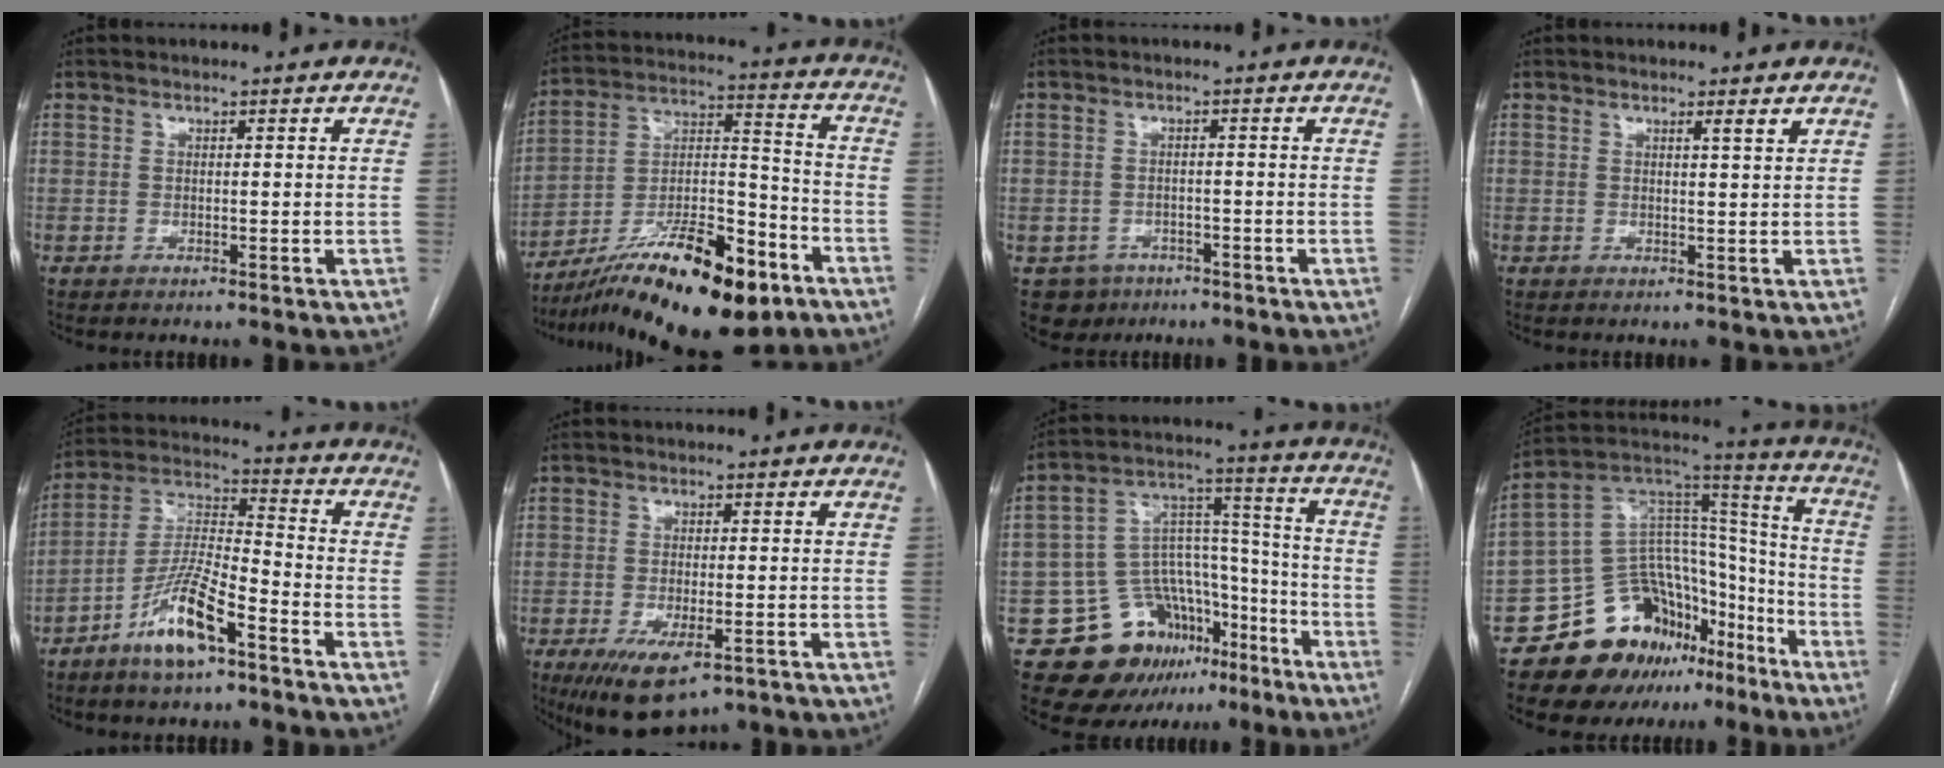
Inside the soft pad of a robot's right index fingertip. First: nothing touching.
{"total": 22.7, "force": [-14.6, 6.0, 16.4], "torque": [-0.253, 0.005, -0.237]}
{"total": 4.7, "force": [-2.5, 3.9, 0.3], "torque": [-0.001, 0.009, -0.033]}
{"total": 1.3, "force": [1.0, -0.3, 0.8], "torque": [-0.019, -0.005, 0.016]}
{"total": 11.4, "force": [-6.8, 2.2, 9.0], "torque": [-0.186, -0.005, -0.130]}
{"total": 8.7, "force": [-5.0, 3.2, 6.4], "torque": [-0.108, -0.018, -0.074]}
{"total": 16.8, "force": [-10.4, 11.1, 7.3], "torque": [-0.105, 0.083, -0.156]}
{"total": 18.9, "force": [-13.0, 11.3, 7.7], "torque": [-0.108, 0.099, -0.207]}